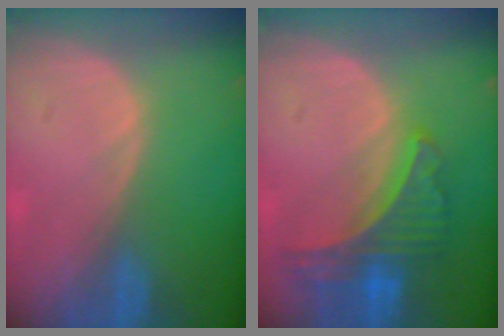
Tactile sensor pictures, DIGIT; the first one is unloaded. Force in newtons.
{"total": 7.8, "press": 6.9, "slide": 3.6}